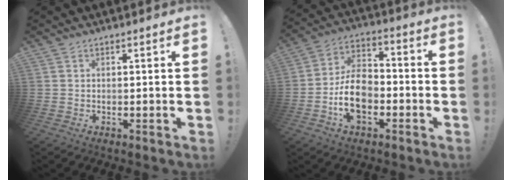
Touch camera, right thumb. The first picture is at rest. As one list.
[{"total": 13.2, "force": [-4.4, 8.8, 8.8], "torque": [-0.159, 0.031, -0.079]}]